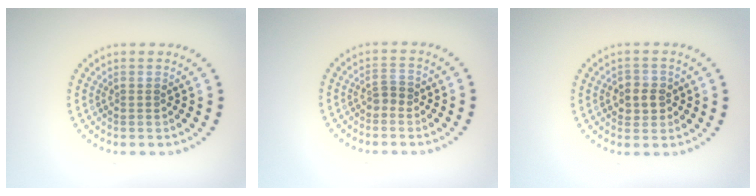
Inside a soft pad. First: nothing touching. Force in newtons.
{"total": 1.1, "press": 1.1, "slide": 0.4}
{"total": 2.5, "press": 2.4, "slide": 0.7}